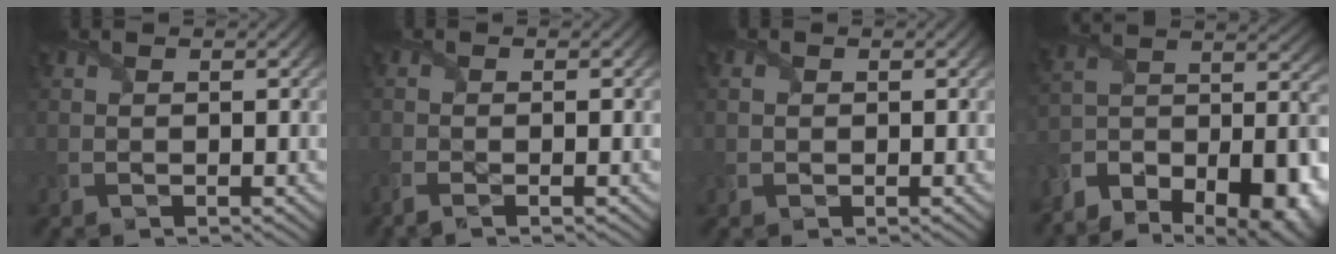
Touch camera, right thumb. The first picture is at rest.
{"total": 2.0, "force": [-1.4, -0.3, 1.5], "torque": [-0.035, -0.005, -0.029]}
{"total": 0.0}
{"total": 18.9, "force": [-13.3, 7.7, 10.9], "torque": [-0.201, -0.034, -0.197]}